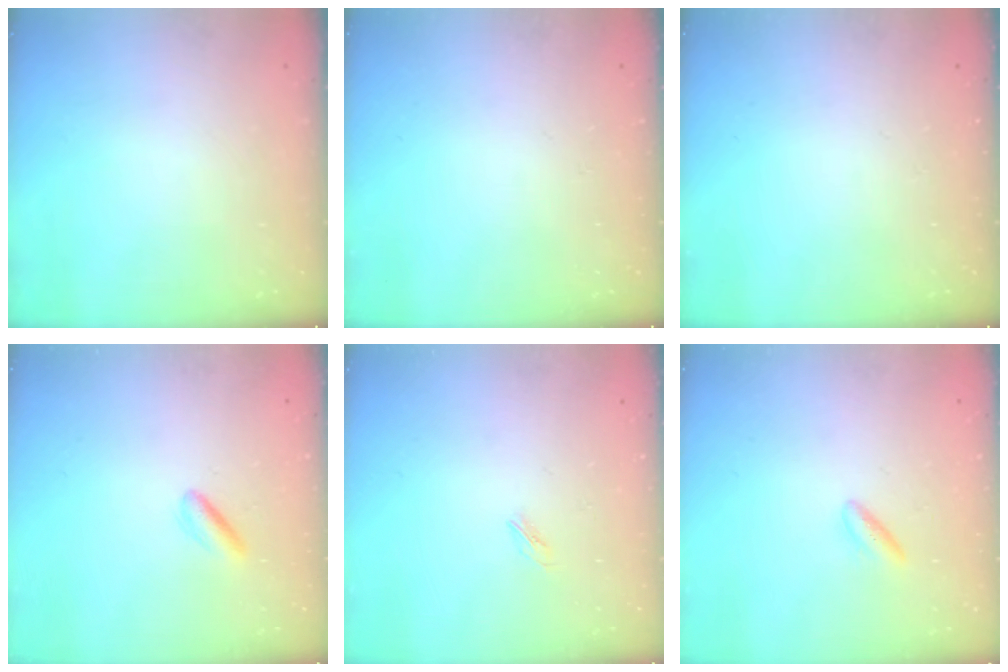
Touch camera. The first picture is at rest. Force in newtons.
{"total": 0.0}
{"total": 0.0}
{"total": 2.8, "press": 2.6, "slide": 0.8}
{"total": 1.7, "press": 1.7, "slide": 0.2}
{"total": 2.9, "press": 2.6, "slide": 1.4}